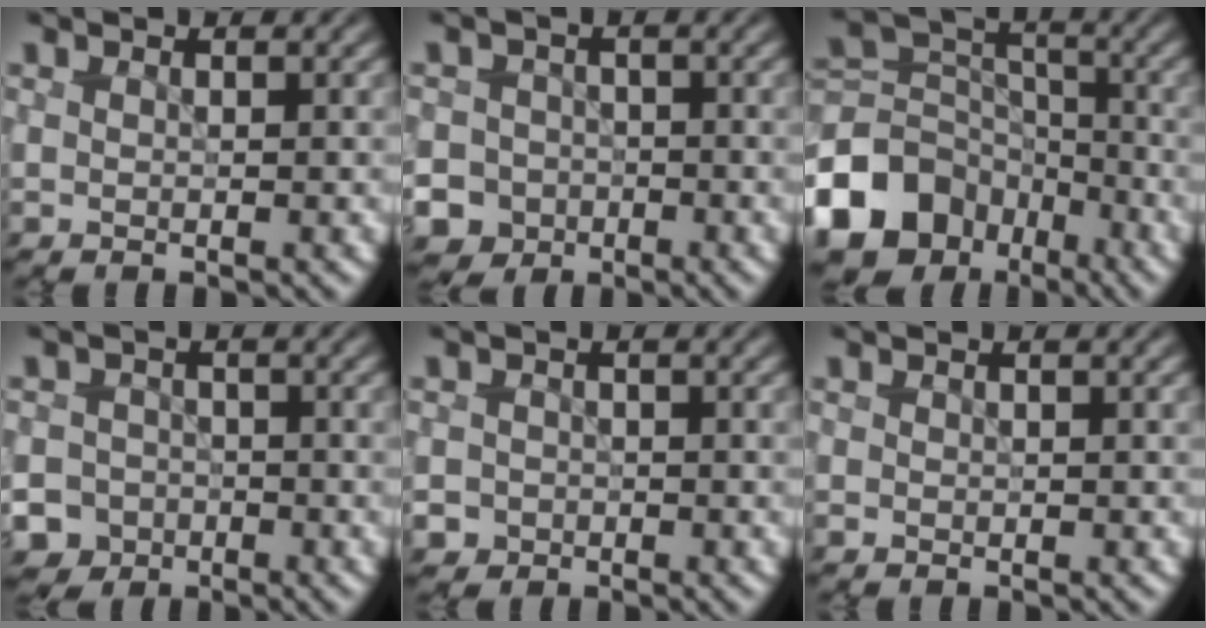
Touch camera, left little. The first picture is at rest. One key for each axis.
{"total": 7.5, "fx": -4.3, "fy": 6.1, "fz": 0.8, "tx": -0.013, "ty": -0.020, "tz": -0.083}
{"total": 10.2, "fx": -5.8, "fy": 7.6, "fz": 3.8, "tx": -0.087, "ty": 0.012, "tz": -0.119}
{"total": 5.7, "fx": -3.6, "fy": 4.4, "fz": 0.6, "tx": 0.002, "ty": -0.009, "tz": -0.065}
{"total": 1.6, "fx": -1.0, "fy": 1.3, "fz": -0.1, "tx": 0.008, "ty": 0.008, "tz": -0.014}
{"total": 0.0}